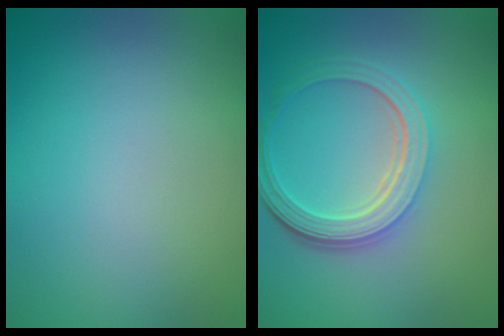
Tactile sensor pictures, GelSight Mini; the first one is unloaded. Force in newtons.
{"total": 5.1, "press": 3.8, "slide": 3.3}